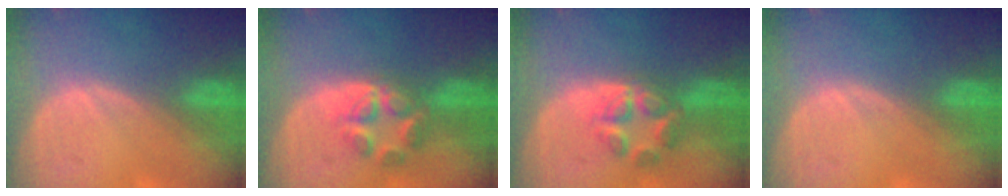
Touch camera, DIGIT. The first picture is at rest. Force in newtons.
{"total": 5.9, "press": 5.4, "slide": 2.2}
{"total": 6.2, "press": 5.5, "slide": 2.8}
{"total": 0.0}